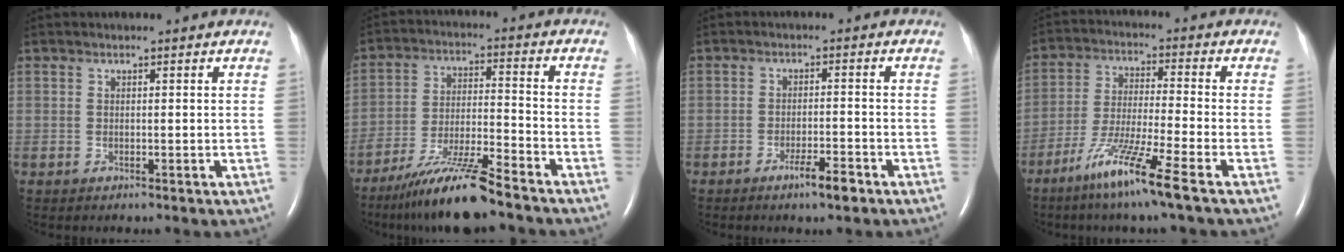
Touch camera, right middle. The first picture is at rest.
{"total": 12.1, "force": [-9.6, 0.2, 7.2], "torque": [-0.133, -0.021, -0.170]}
{"total": 3.9, "force": [-2.6, 0.3, 2.8], "torque": [-0.053, -0.004, -0.044]}
{"total": 10.5, "force": [-6.6, -1.1, 8.1], "torque": [-0.161, -0.037, -0.130]}